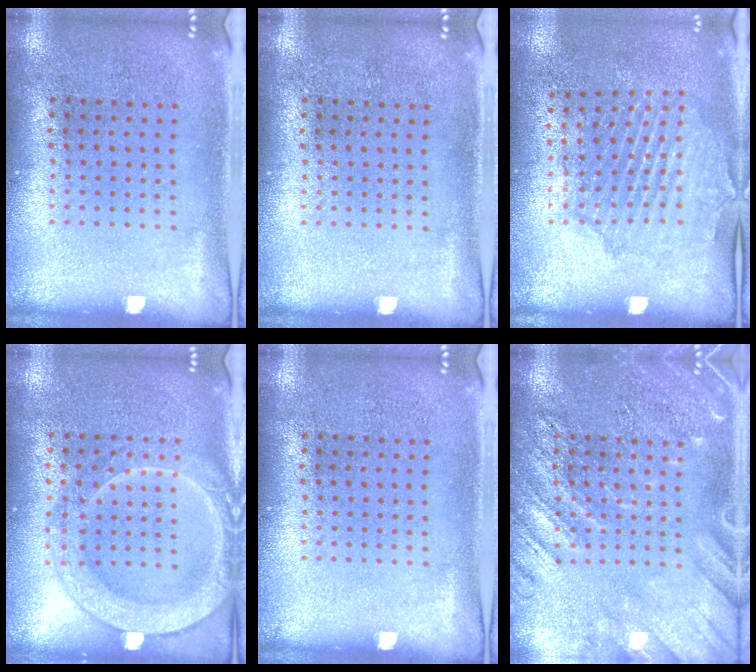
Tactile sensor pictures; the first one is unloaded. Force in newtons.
{"total": 0.0}
{"total": 1.5, "press": 1.5, "slide": 0.4}
{"total": 2.0, "press": 2.0, "slide": 0.3}
{"total": 0.0}
{"total": 3.7, "press": 3.6, "slide": 0.5}